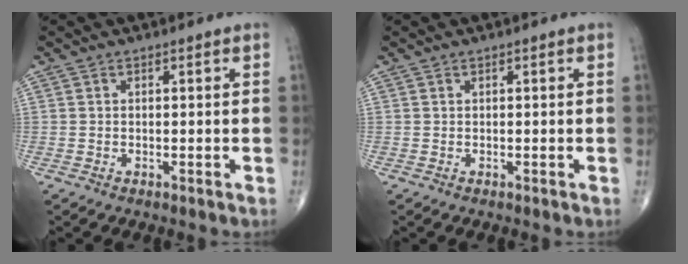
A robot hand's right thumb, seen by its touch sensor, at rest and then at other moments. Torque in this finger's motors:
{"motor_torque": [0.07, 0.07, -0.01, 0.01, 0.01]}